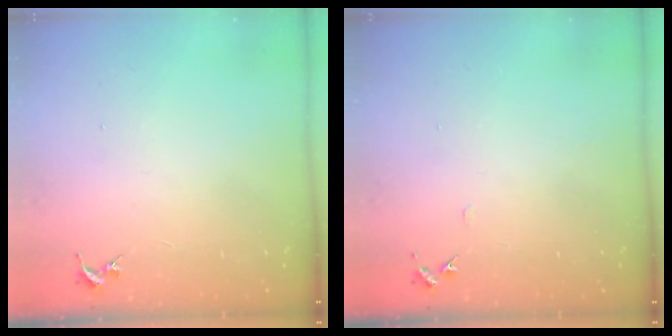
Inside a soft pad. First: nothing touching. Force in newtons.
{"total": 4.0, "press": 4.0, "slide": 0.5}